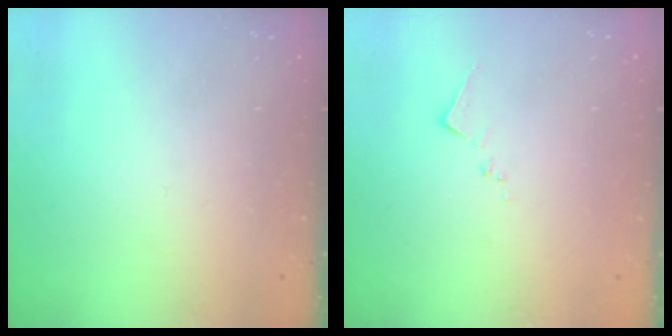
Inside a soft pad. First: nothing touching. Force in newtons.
{"total": 8.2, "press": 8.2, "slide": 0.3}